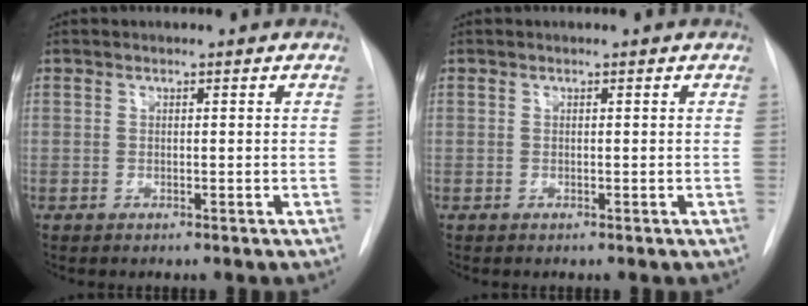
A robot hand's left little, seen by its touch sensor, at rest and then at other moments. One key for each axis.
{"total": 0.0}